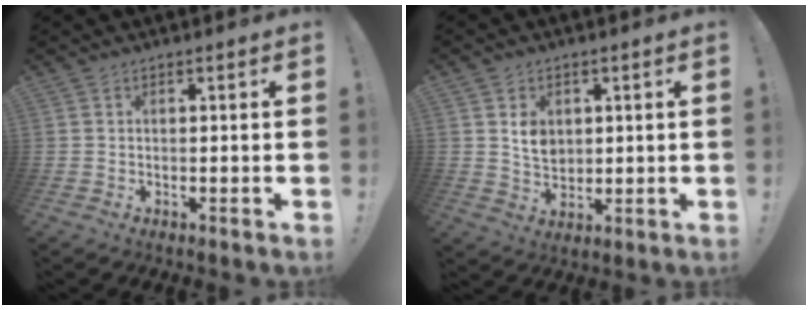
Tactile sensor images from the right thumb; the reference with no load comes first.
{"total": 7.1, "force": [2.4, 6.1, 2.9], "torque": [-0.030, -0.014, 0.047]}